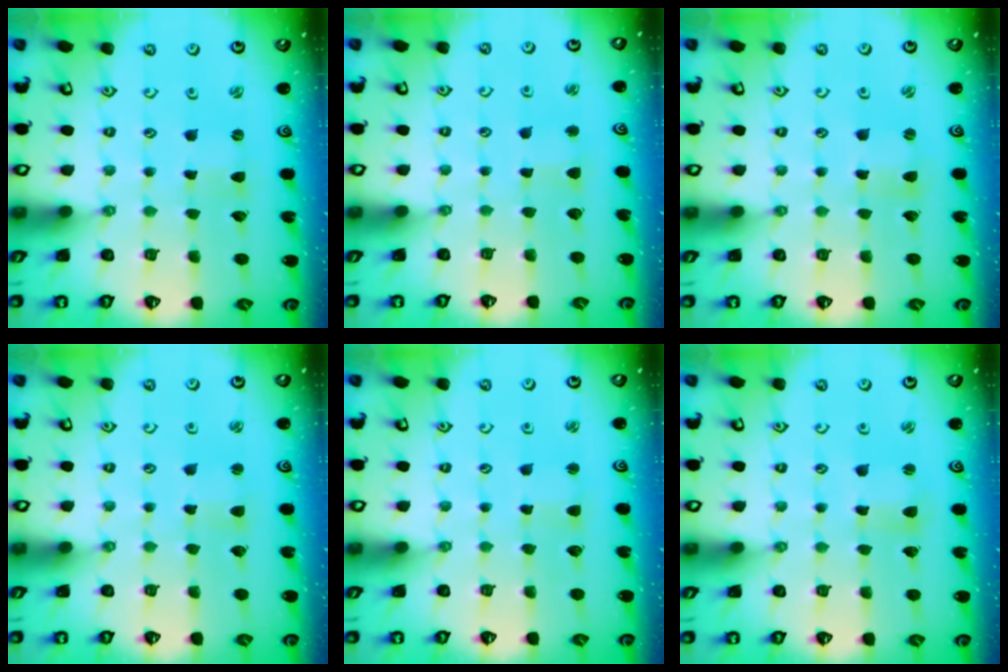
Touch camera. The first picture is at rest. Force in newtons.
{"total": 2.5, "press": 2.5, "slide": 0.3}
{"total": 0.6, "press": 0.6, "slide": 0.1}
{"total": 2.5, "press": 2.5, "slide": 0.2}
{"total": 2.5, "press": 2.5, "slide": 0.4}
{"total": 2.5, "press": 2.5, "slide": 0.3}